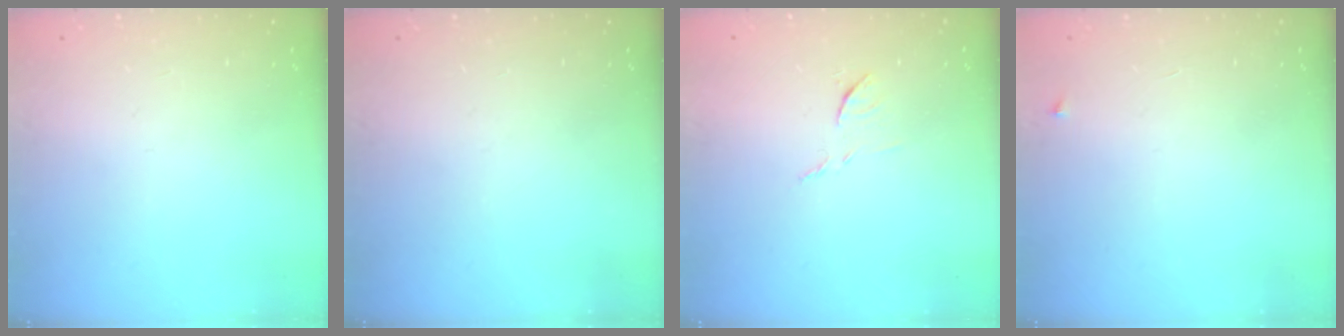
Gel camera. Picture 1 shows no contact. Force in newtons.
{"total": 0.0}
{"total": 6.7, "press": 6.7, "slide": 0.3}
{"total": 2.5, "press": 2.4, "slide": 0.4}